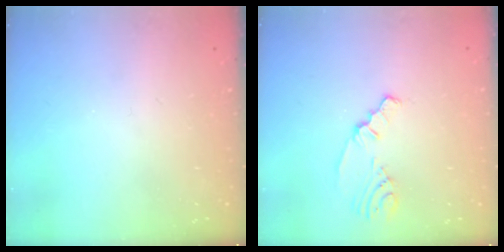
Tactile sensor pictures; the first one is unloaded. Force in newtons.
{"total": 2.1, "press": 1.6, "slide": 1.3}